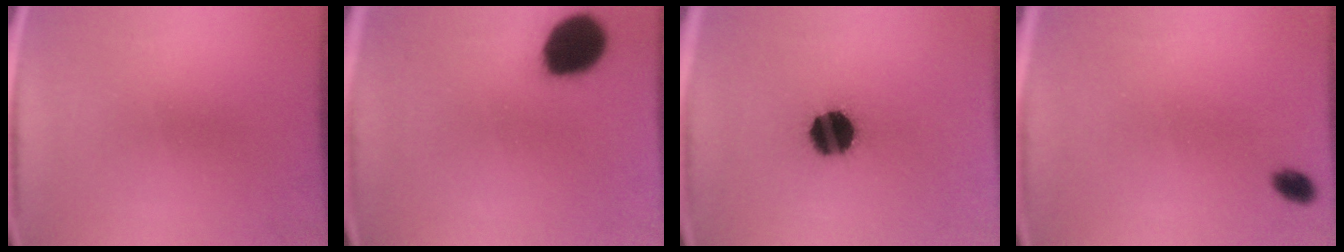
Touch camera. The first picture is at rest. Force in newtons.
{"total": 15.3}
{"total": 14.4}
{"total": 2.2}